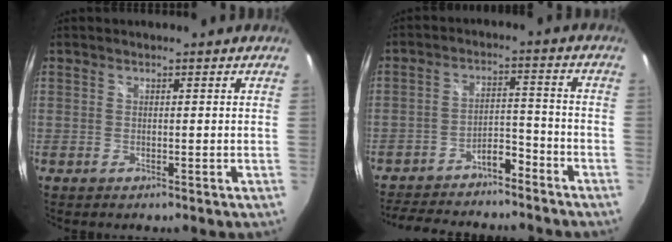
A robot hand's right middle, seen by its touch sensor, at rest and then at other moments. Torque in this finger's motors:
{"motor_torque": [0.14, -0.17, 0.07, 0.04]}